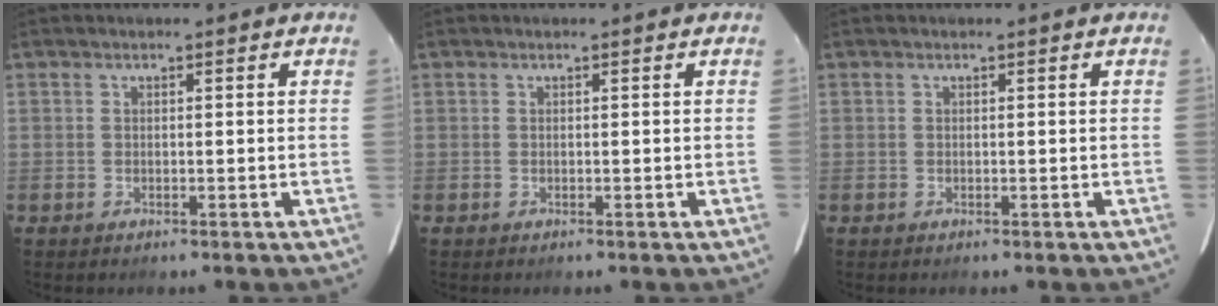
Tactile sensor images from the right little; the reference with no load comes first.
{"total": 0.0}
{"total": 0.0}